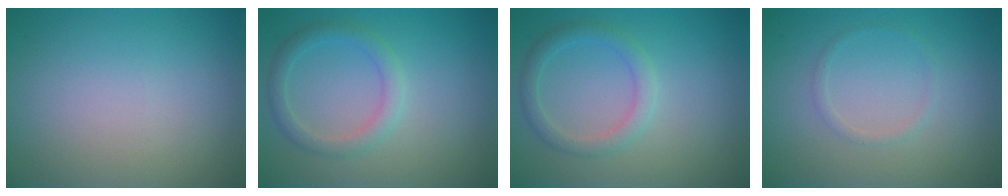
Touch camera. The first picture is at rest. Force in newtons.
{"total": 2.3, "press": 2.3, "slide": 0.0}
{"total": 2.3, "press": 2.3, "slide": 0.0}
{"total": 0.9, "press": 0.9, "slide": 0.1}